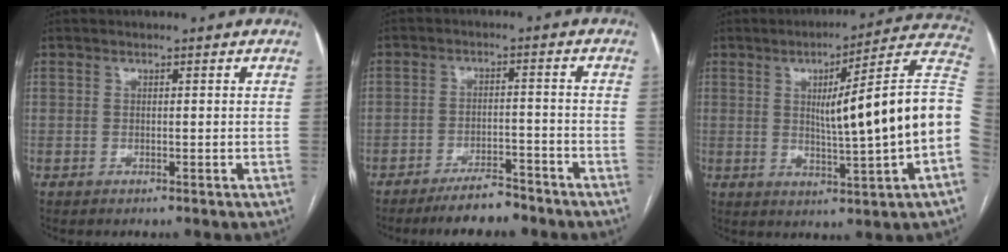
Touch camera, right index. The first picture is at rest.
{"total": 6.5, "force": [-5.7, 1.5, 2.9], "torque": [-0.044, -0.006, -0.095]}
{"total": 18.1, "force": [-0.2, -0.5, 18.1], "torque": [-0.221, 0.024, -0.006]}